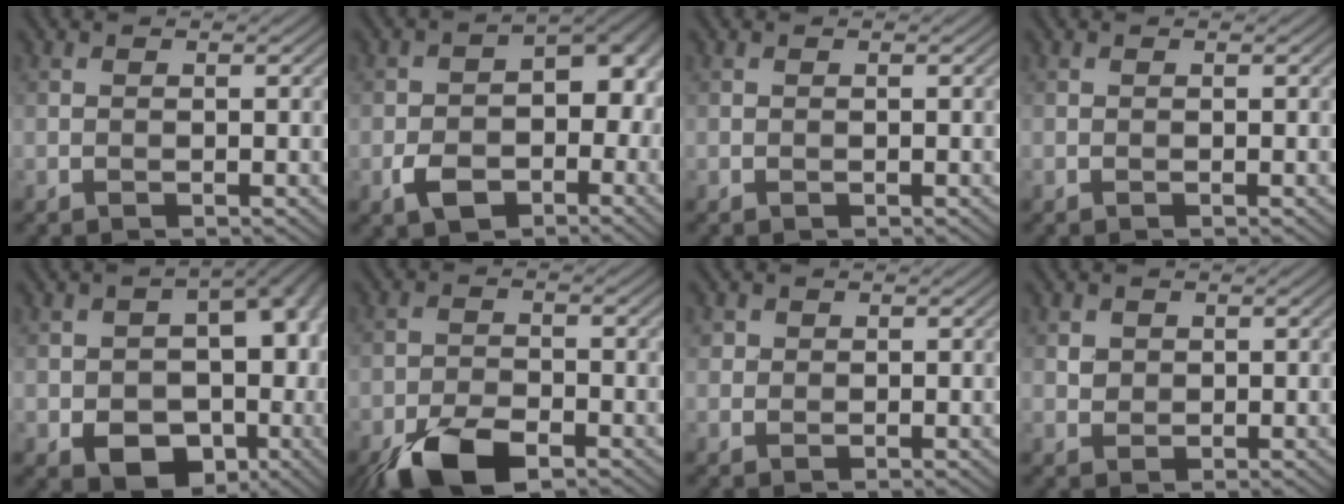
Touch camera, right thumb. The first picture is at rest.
{"total": 9.4, "force": [-2.9, 6.4, 6.3], "torque": [-0.091, -0.022, -0.046]}
{"total": 0.0}
{"total": 0.0}
{"total": 13.2, "force": [-2.2, 9.6, 8.8], "torque": [-0.115, -0.027, -0.021]}
{"total": 8.8, "force": [-5.6, 3.7, 5.7], "torque": [-0.107, -0.010, -0.108]}
{"total": 1.3, "force": [0.6, 1.2, 0.3], "torque": [-0.006, -0.002, 0.010]}
{"total": 1.6, "force": [0.7, 1.3, 0.5], "torque": [-0.014, -0.003, 0.014]}